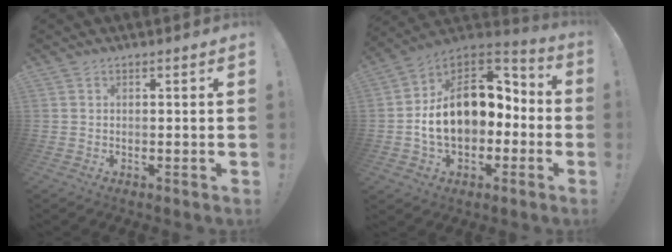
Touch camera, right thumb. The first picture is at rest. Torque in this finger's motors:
{"motor_torque": [2.43, 2.58, 1.54, -0.25, 0.31]}